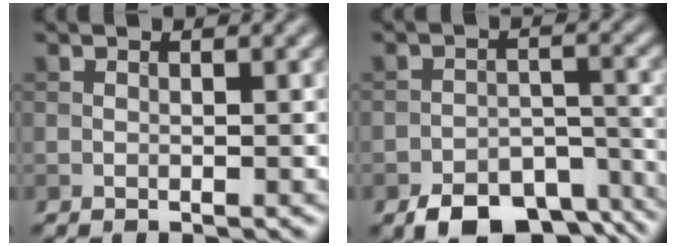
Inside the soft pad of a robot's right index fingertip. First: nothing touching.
{"total": 8.5, "force": [-6.2, 4.0, 4.1], "torque": [-0.054, -0.015, -0.099]}